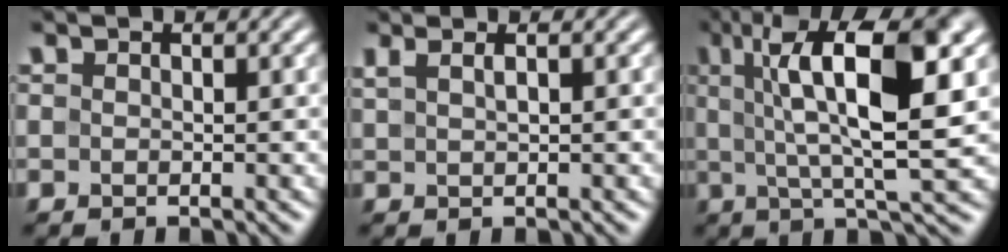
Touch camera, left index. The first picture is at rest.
{"total": 1.7, "force": [1.0, 0.6, 1.3], "torque": [-0.023, 0.000, 0.018]}
{"total": 13.0, "force": [3.6, 3.6, 11.9], "torque": [-0.183, 0.015, 0.054]}